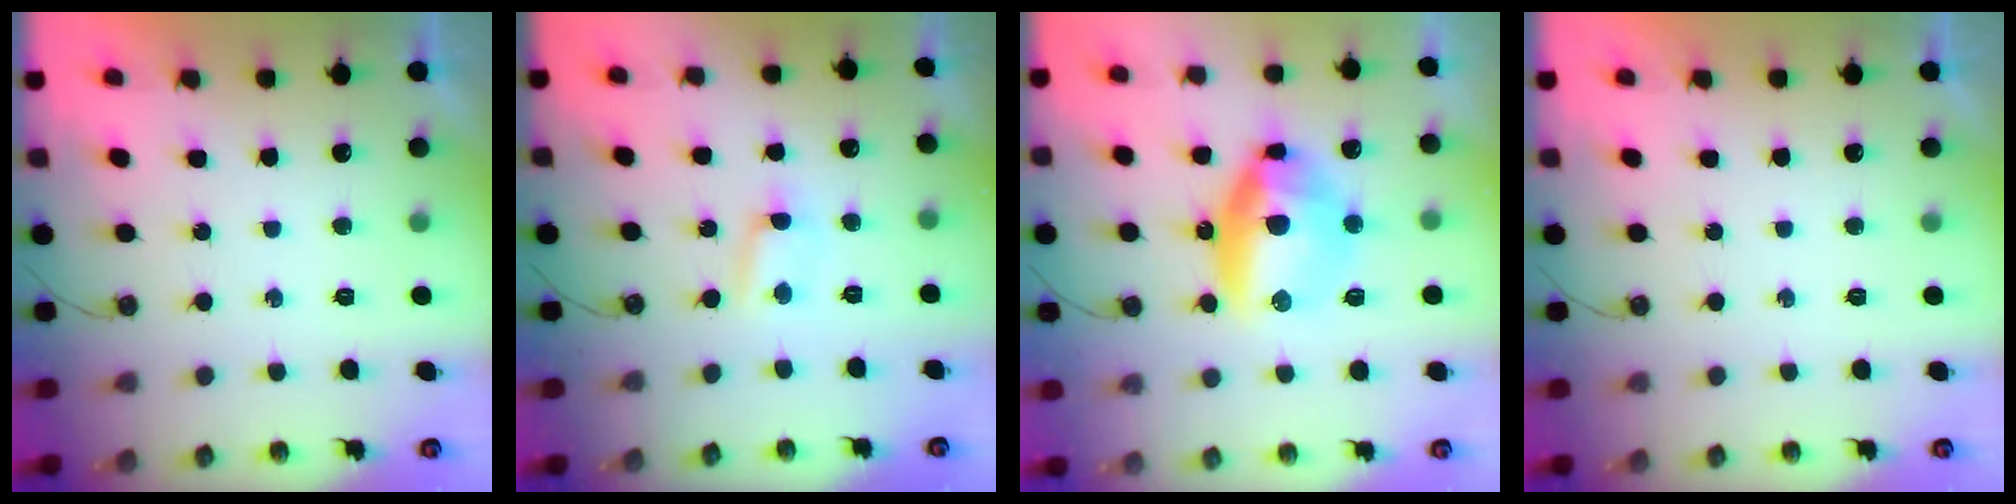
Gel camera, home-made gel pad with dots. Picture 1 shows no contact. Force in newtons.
{"total": 2.5, "press": 2.5, "slide": 0.3}
{"total": 13.3, "press": 13.3, "slide": 1.5}
{"total": 0.0}